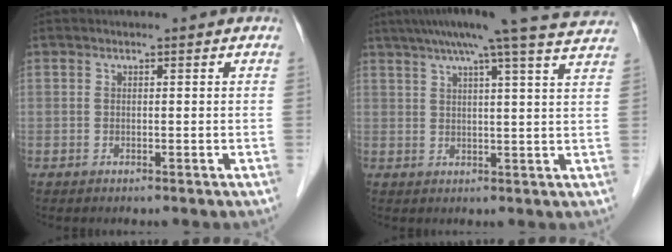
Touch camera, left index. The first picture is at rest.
{"total": 18.5, "force": [16.0, -0.9, 9.4], "torque": [-0.152, 0.006, 0.198]}